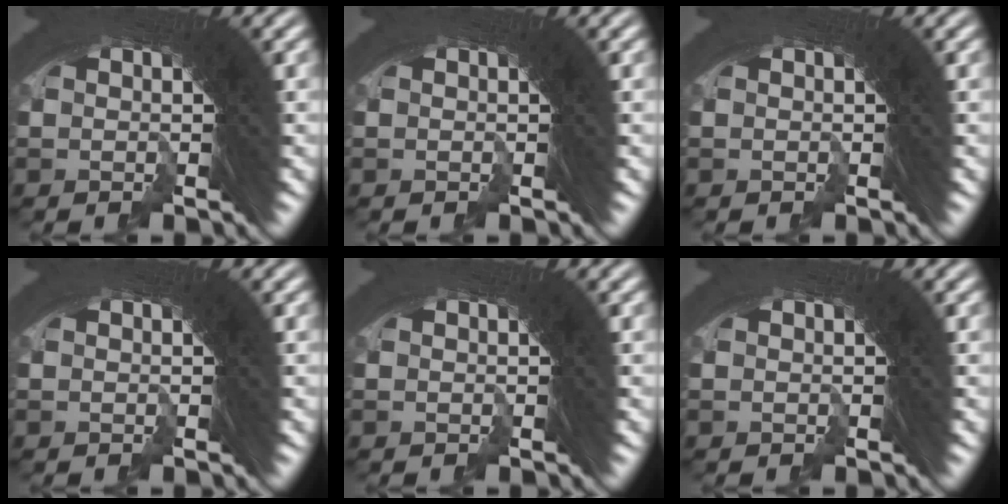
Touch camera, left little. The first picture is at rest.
{"total": 0.0}
{"total": 0.0}
{"total": 0.0}
{"total": 0.0}
{"total": 0.0}